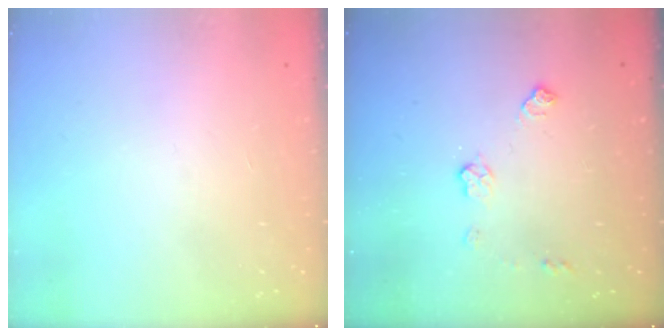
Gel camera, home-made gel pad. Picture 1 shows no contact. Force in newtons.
{"total": 6.8, "press": 6.8, "slide": 0.3}